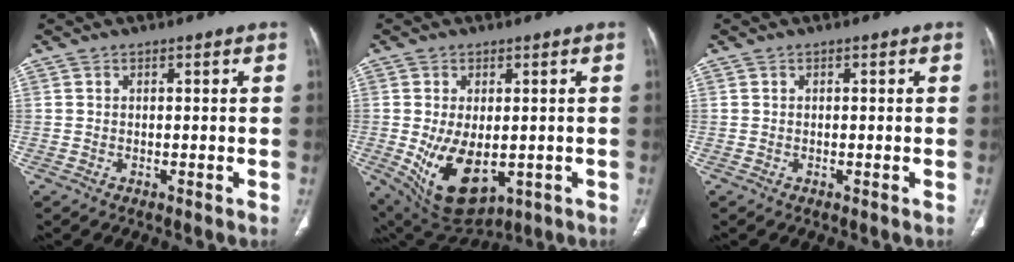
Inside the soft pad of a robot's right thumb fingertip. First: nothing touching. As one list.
[{"total": 13.0, "force": [-2.4, 7.5, 10.4], "torque": [-0.171, -0.012, -0.010]}, {"total": 0.0}]